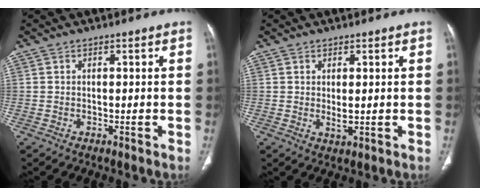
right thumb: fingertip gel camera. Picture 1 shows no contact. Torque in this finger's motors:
{"motor_torque": [-0.36, -0.48, -0.23, 0.07, 0.00]}